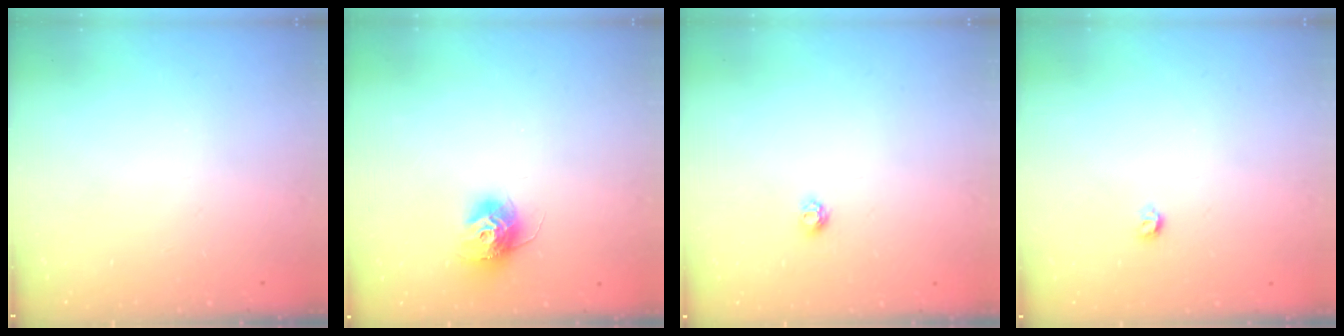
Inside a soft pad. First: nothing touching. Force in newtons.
{"total": 11.5, "press": 11.4, "slide": 0.8}
{"total": 4.2, "press": 4.1, "slide": 0.4}
{"total": 3.5, "press": 3.5, "slide": 0.5}